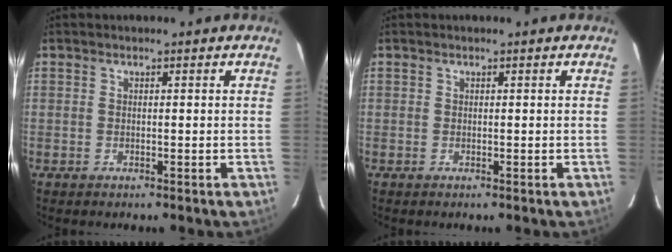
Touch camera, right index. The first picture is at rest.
{"total": 0.0}